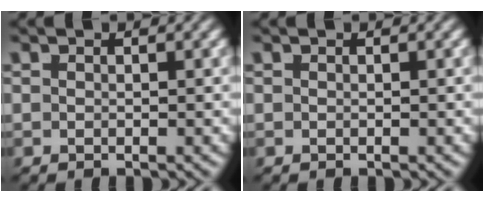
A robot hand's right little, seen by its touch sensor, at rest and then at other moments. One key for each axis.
{"total": 0.0}